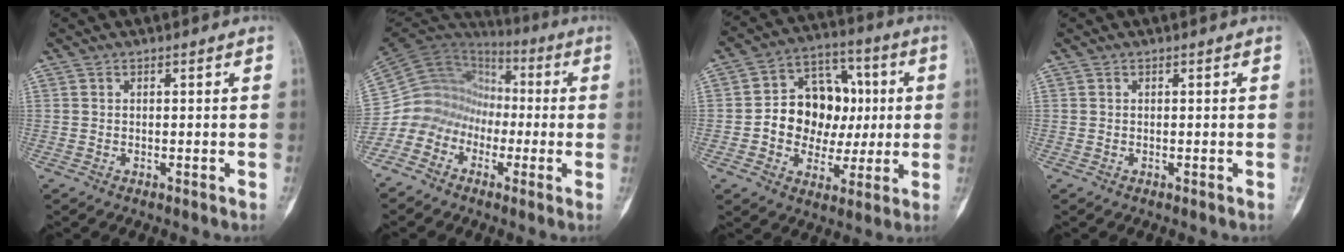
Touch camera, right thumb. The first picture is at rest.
{"total": 14.8, "force": [-5.1, 12.7, 5.7], "torque": [-0.083, 0.077, -0.100]}
{"total": 15.4, "force": [0.4, 12.0, 9.7], "torque": [-0.096, 0.032, 0.006]}
{"total": 0.0}